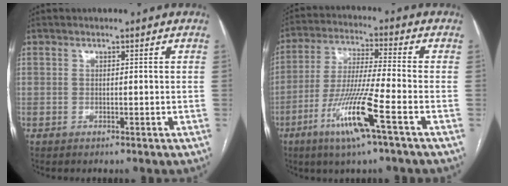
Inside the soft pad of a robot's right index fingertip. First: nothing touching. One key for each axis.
{"total": 12.1, "fx": -5.6, "fy": -0.4, "fz": 10.7, "tx": -0.216, "ty": -0.017, "tz": -0.109}